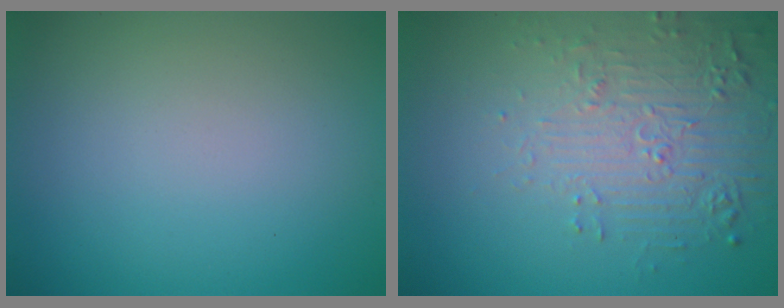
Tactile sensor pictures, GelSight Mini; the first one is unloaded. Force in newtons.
{"total": 5.7, "press": 3.7, "slide": 4.4}